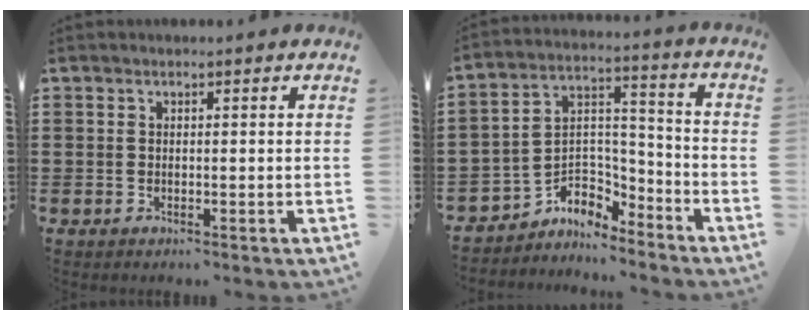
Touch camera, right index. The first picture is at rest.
{"total": 5.1, "force": [-3.8, 3.2, 1.0], "torque": [-0.035, -0.003, -0.080]}